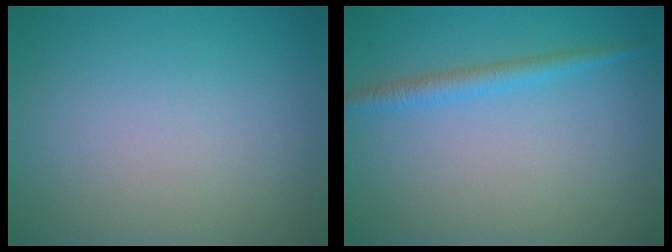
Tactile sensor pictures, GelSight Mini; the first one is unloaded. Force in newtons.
{"total": 1.9, "press": 1.9, "slide": 0.1}